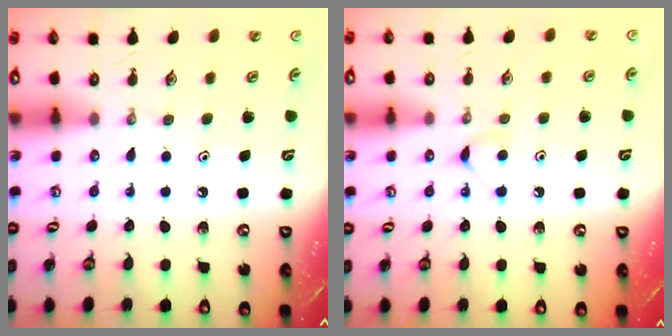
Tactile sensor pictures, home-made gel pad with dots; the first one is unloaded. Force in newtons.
{"total": 5.2, "press": 5.2, "slide": 0.4}